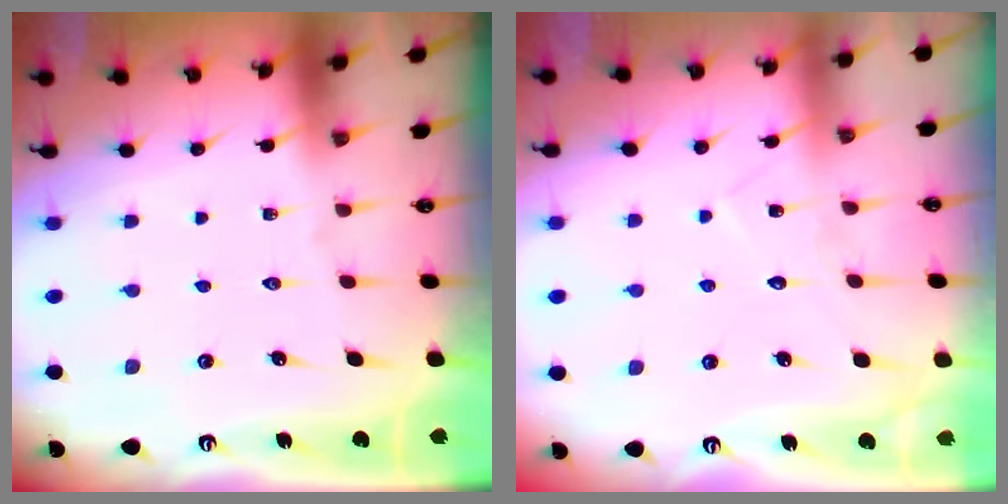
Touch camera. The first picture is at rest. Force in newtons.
{"total": 6.8, "press": 6.8, "slide": 0.5}